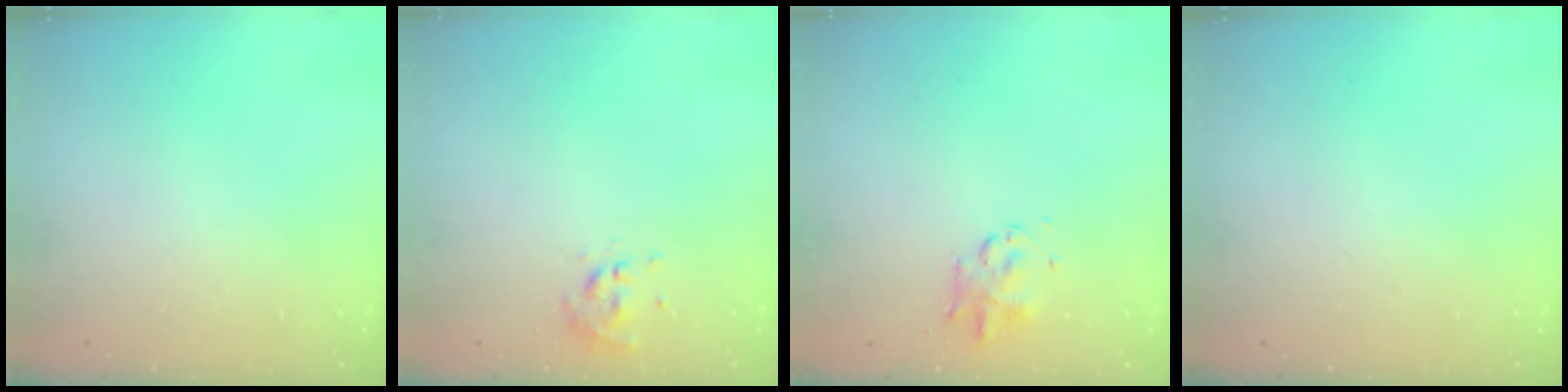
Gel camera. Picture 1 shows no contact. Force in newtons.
{"total": 0.0}
{"total": 2.8, "press": 2.8, "slide": 0.6}
{"total": 0.0}